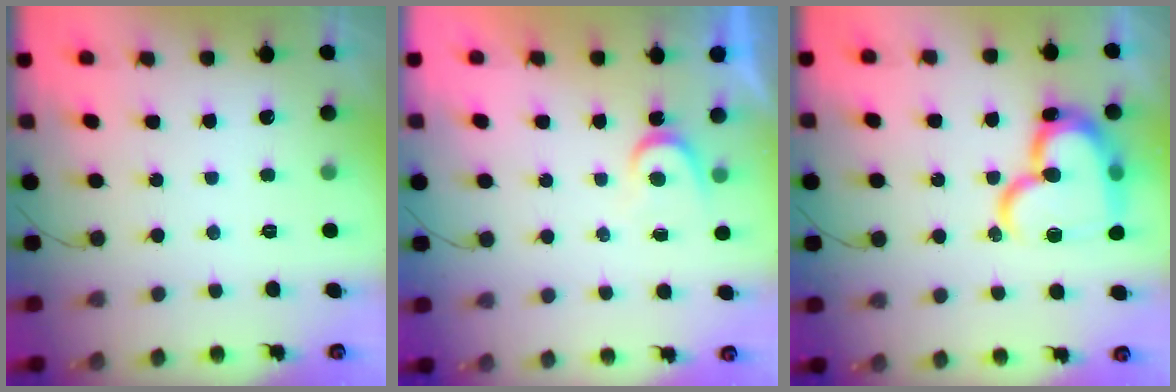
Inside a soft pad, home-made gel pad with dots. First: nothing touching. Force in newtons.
{"total": 3.8, "press": 3.8, "slide": 0.5}
{"total": 22.7, "press": 22.6, "slide": 2.0}